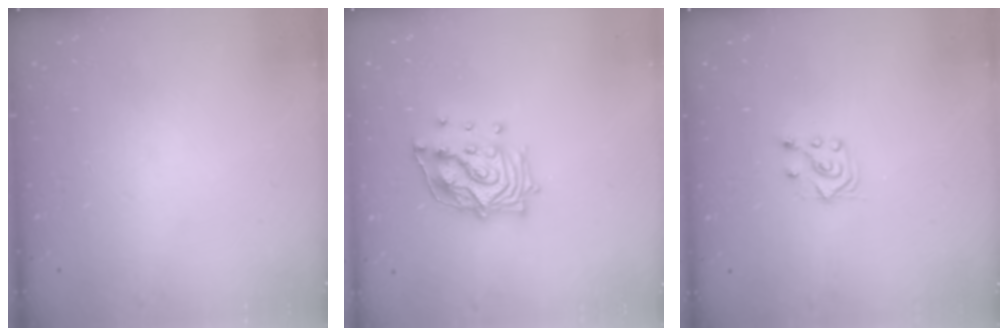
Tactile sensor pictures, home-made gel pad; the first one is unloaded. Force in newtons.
{"total": 14.5, "press": 14.4, "slide": 1.6}
{"total": 5.7, "press": 5.7, "slide": 0.8}